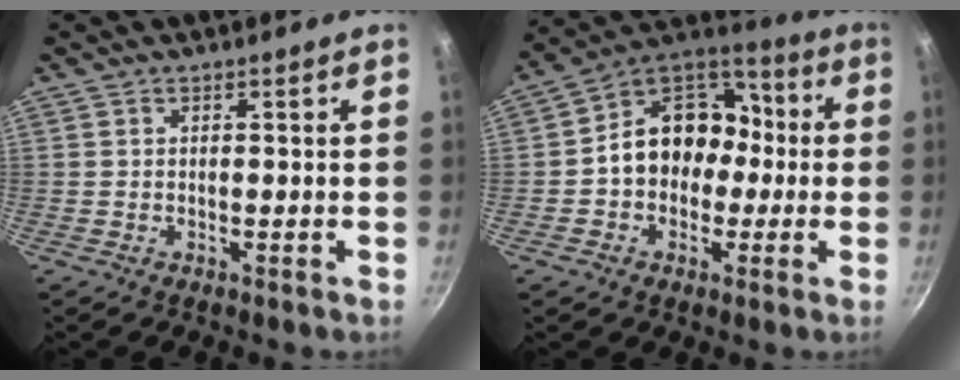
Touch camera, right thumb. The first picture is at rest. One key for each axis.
{"total": 15.6, "fx": -0.6, "fy": 11.8, "fz": 10.2, "tx": -0.116, "ty": 0.044, "tz": -0.021}